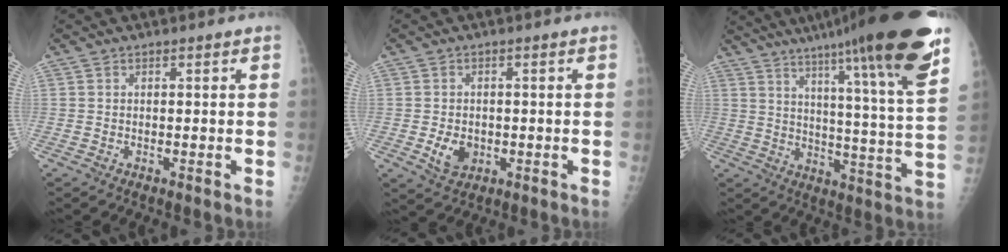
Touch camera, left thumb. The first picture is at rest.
{"total": 4.7, "force": [-1.0, 3.5, 2.9], "torque": [-0.038, -0.001, -0.009]}
{"total": 26.8, "force": [18.8, 1.1, 19.0], "torque": [-0.271, -0.085, 0.265]}